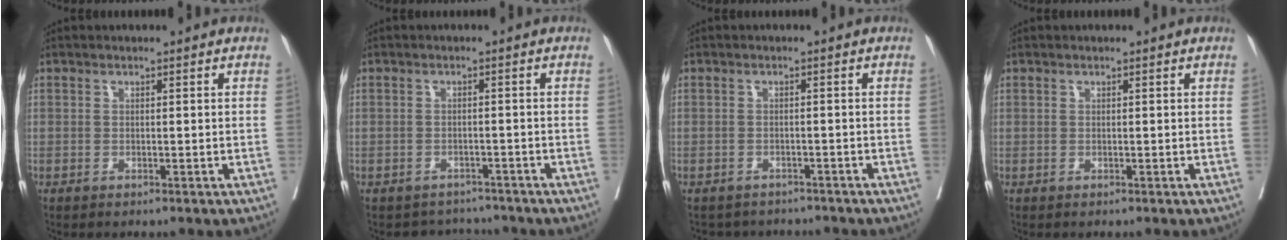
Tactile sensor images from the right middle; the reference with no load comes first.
{"total": 3.6, "force": [-3.3, 1.2, -0.9], "torque": [0.013, 0.012, -0.048]}
{"total": 8.2, "force": [-7.8, 2.2, 1.0], "torque": [-0.017, 0.011, -0.096]}
{"total": 0.0}